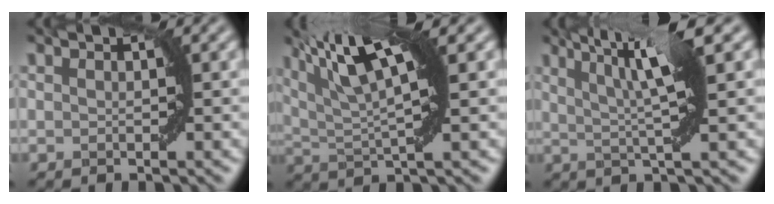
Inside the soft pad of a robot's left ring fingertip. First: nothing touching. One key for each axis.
{"total": 7.9, "fx": 3.7, "fy": 2.0, "fz": 6.6, "tx": -0.126, "ty": 0.010, "tz": 0.071}
{"total": 6.0, "fx": 2.4, "fy": 0.7, "fz": 5.5, "tx": -0.092, "ty": 0.009, "tz": 0.043}